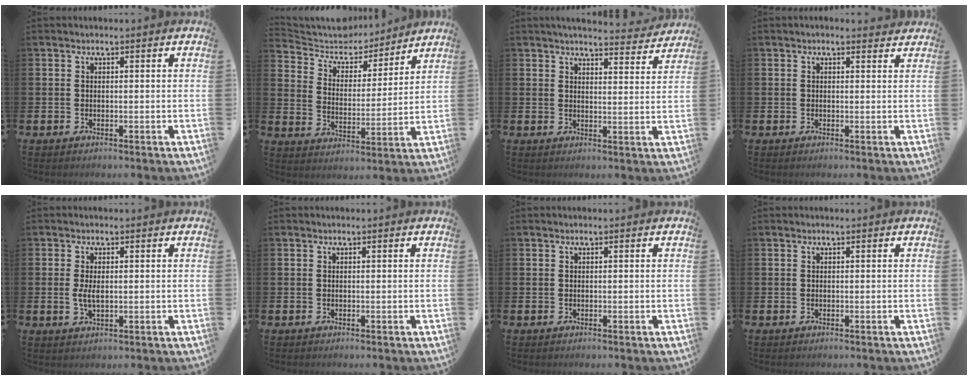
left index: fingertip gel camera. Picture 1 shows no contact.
{"total": 5.6, "force": [5.2, 2.1, 0.5], "torque": [-0.047, -0.043, 0.087]}
{"total": 4.5, "force": [4.5, 0.4, 0.6], "torque": [-0.013, -0.032, 0.077]}
{"total": 0.8, "force": [0.7, 0.2, 0.2], "torque": [-0.002, 0.001, 0.012]}
{"total": 2.4, "force": [-0.5, 1.0, 2.1], "torque": [-0.027, 0.001, -0.014]}
{"total": 0.0}
{"total": 0.0}
{"total": 0.0}